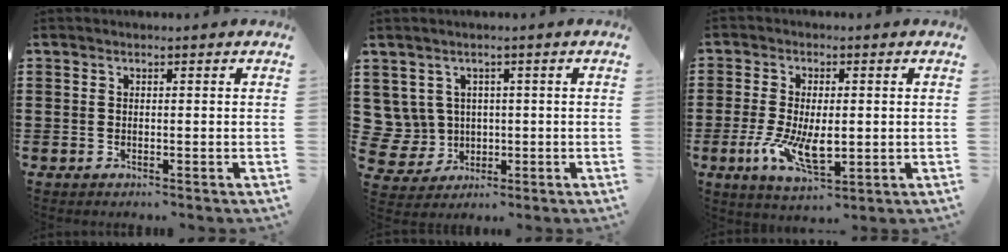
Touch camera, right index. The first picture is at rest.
{"total": 4.5, "force": [1.0, 4.4, 0.5], "torque": [-0.049, 0.003, 0.017]}
{"total": 8.2, "force": [-1.1, 3.8, 7.2], "torque": [-0.151, -0.002, -0.019]}